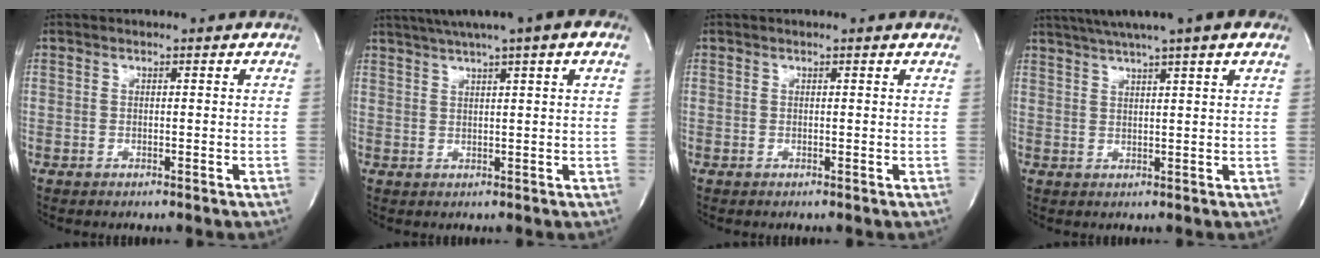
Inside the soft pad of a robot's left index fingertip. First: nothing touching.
{"total": 10.1, "force": [6.8, 0.2, 7.4], "torque": [-0.123, 0.039, 0.092]}
{"total": 0.8, "force": [0.8, 0.0, 0.3], "torque": [-0.011, 0.004, 0.005]}
{"total": 11.1, "force": [8.3, -0.2, 7.4], "torque": [-0.124, 0.037, 0.109]}